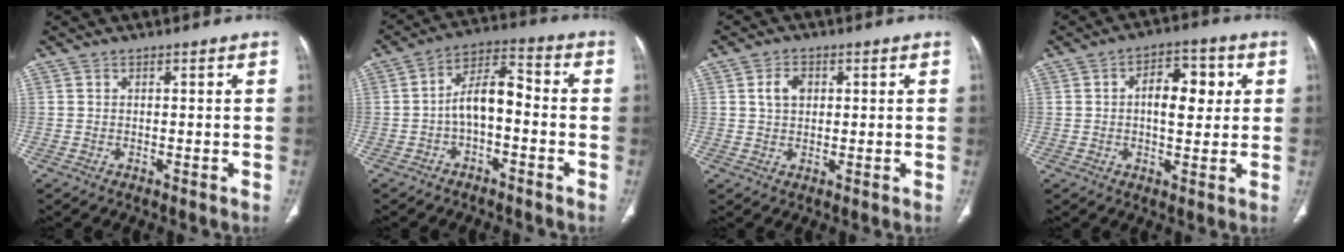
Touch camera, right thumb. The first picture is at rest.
{"total": 8.4, "force": [-1.8, 4.3, 7.0], "torque": [-0.114, 0.045, -0.040]}
{"total": 4.0, "force": [1.1, 2.8, 2.6], "torque": [-0.040, 0.003, 0.019]}
{"total": 9.0, "force": [1.6, 4.9, 7.3], "torque": [-0.084, 0.010, 0.022]}